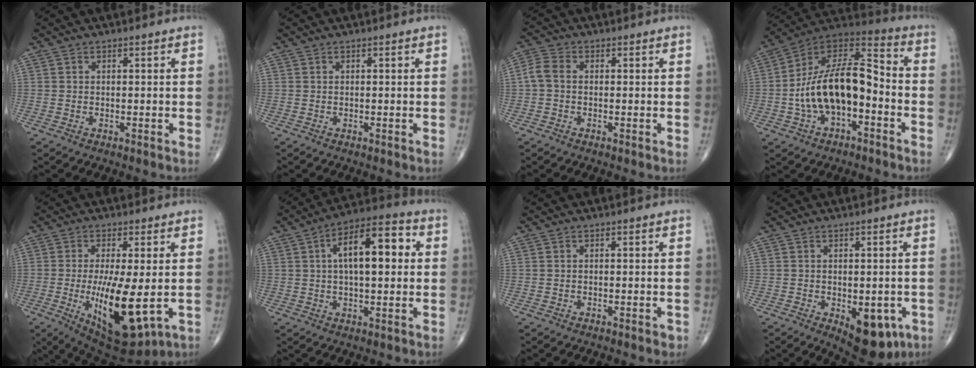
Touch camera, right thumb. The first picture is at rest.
{"total": 0.0}
{"total": 3.6, "force": [-0.2, 2.5, 2.6], "torque": [-0.061, 0.010, -0.015]}
{"total": 18.5, "force": [-3.5, 9.6, 15.5], "torque": [-0.263, 0.055, -0.065]}
{"total": 14.8, "force": [-2.4, 4.8, 13.8], "torque": [-0.238, -0.029, -0.024]}
{"total": 14.1, "force": [2.5, 6.1, 12.4], "torque": [-0.180, 0.024, 0.032]}
{"total": 1.0, "force": [-0.5, 0.4, 0.7], "torque": [-0.009, -0.001, -0.007]}
{"total": 10.1, "force": [-3.6, 5.3, 7.9], "torque": [-0.079, 0.000, -0.036]}